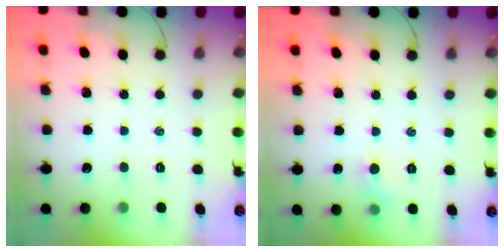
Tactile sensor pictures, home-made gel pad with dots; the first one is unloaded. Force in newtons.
{"total": 3.6, "press": 3.4, "slide": 1.1}